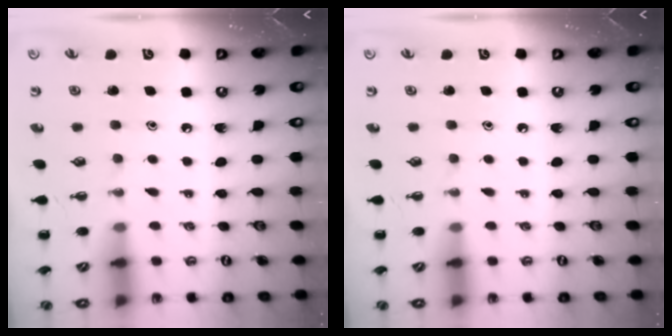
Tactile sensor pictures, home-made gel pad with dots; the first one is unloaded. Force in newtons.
{"total": 0.0}